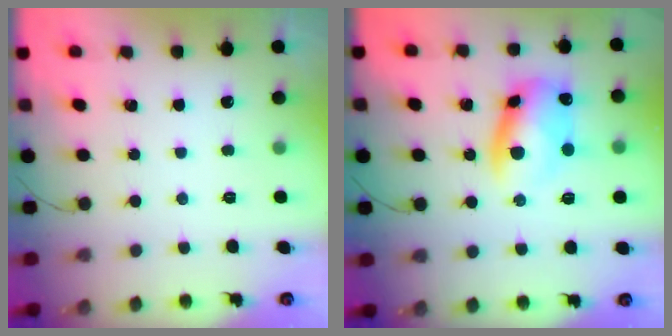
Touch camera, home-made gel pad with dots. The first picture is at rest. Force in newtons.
{"total": 10.6, "press": 10.5, "slide": 1.2}